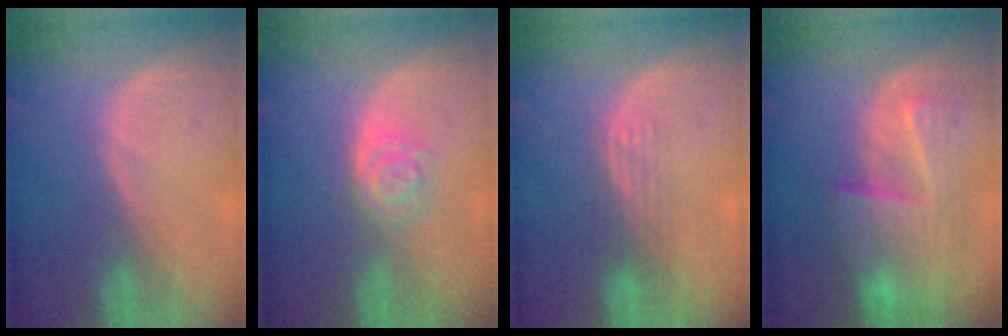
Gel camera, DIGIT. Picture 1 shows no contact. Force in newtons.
{"total": 4.1, "press": 3.6, "slide": 1.9}
{"total": 2.9, "press": 2.7, "slide": 1.1}
{"total": 8.9, "press": 8.1, "slide": 3.7}